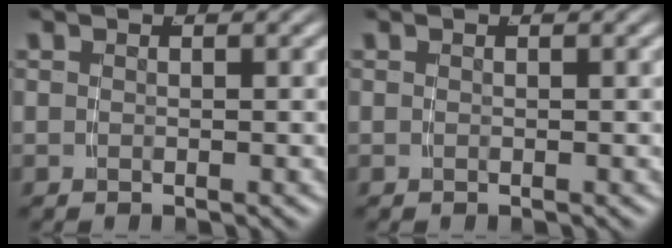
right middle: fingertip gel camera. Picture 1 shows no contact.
{"total": 0.0}